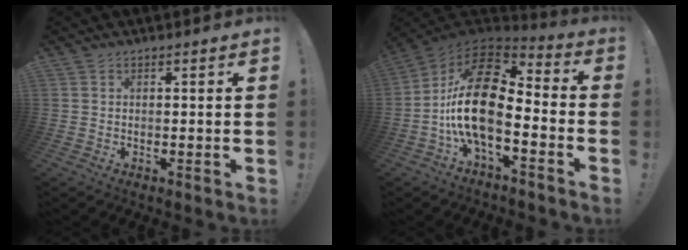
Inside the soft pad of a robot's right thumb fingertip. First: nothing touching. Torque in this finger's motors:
{"motor_torque": [2.44, 2.57, 1.92, -0.85, 0.31]}